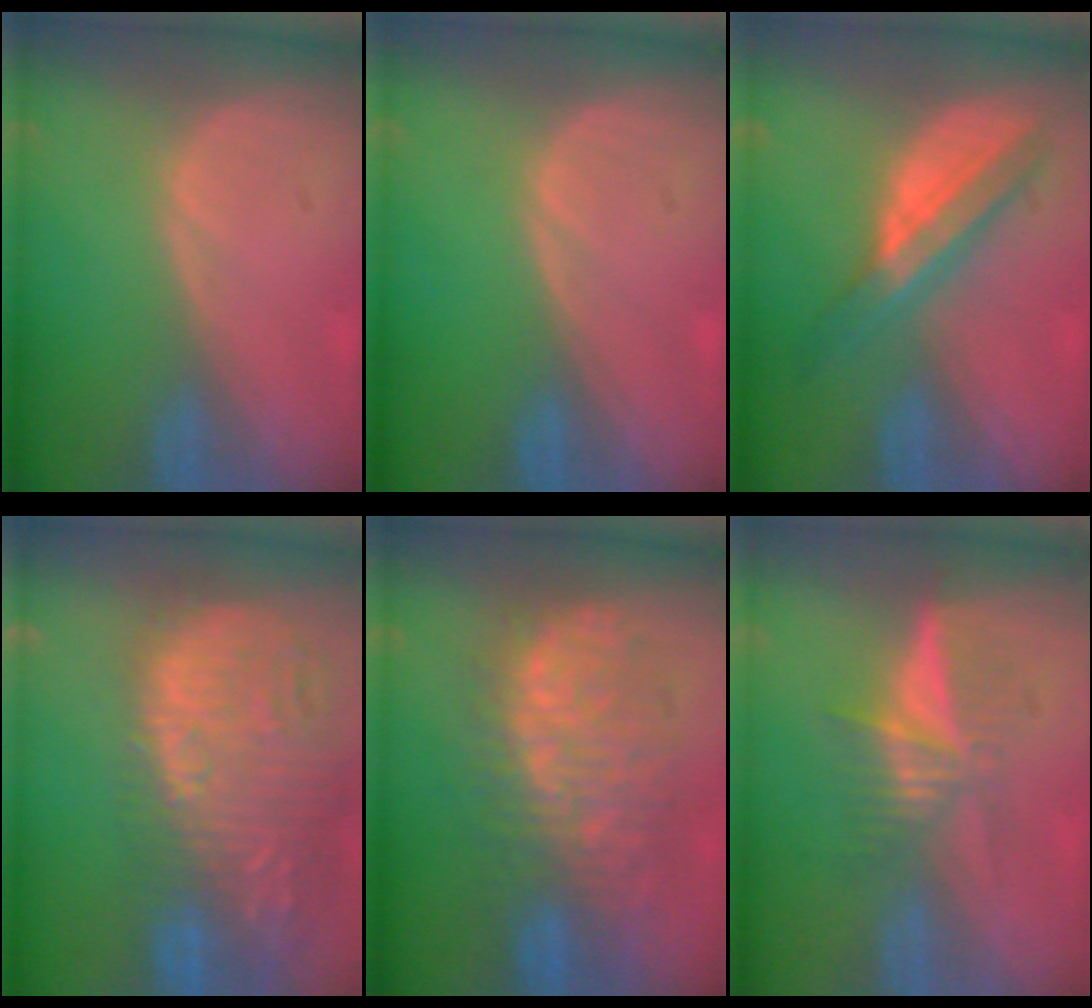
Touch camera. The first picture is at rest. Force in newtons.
{"total": 0.0}
{"total": 6.2, "press": 6.2, "slide": 0.1}
{"total": 16.0, "press": 13.3, "slide": 9.0}
{"total": 11.6, "press": 11.5, "slide": 1.4}
{"total": 6.5, "press": 5.5, "slide": 3.4}